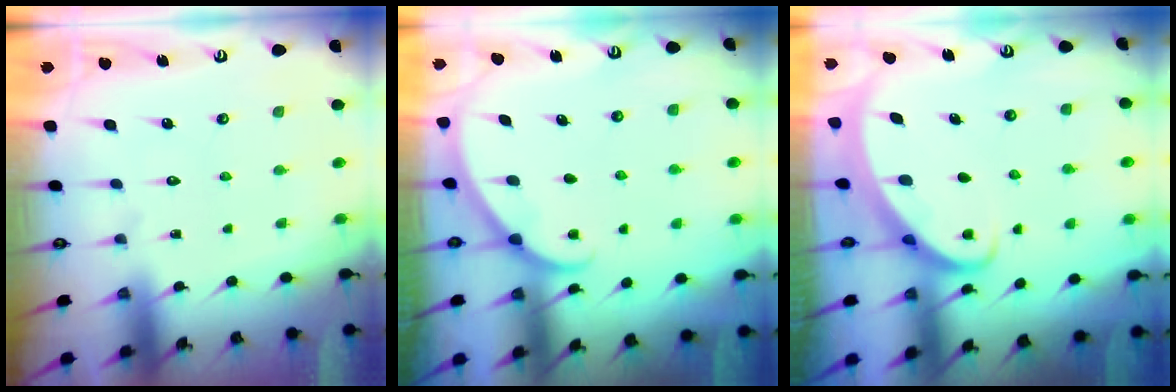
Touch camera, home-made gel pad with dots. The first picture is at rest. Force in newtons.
{"total": 1.7, "press": 1.6, "slide": 0.2}
{"total": 3.4, "press": 3.4, "slide": 0.4}